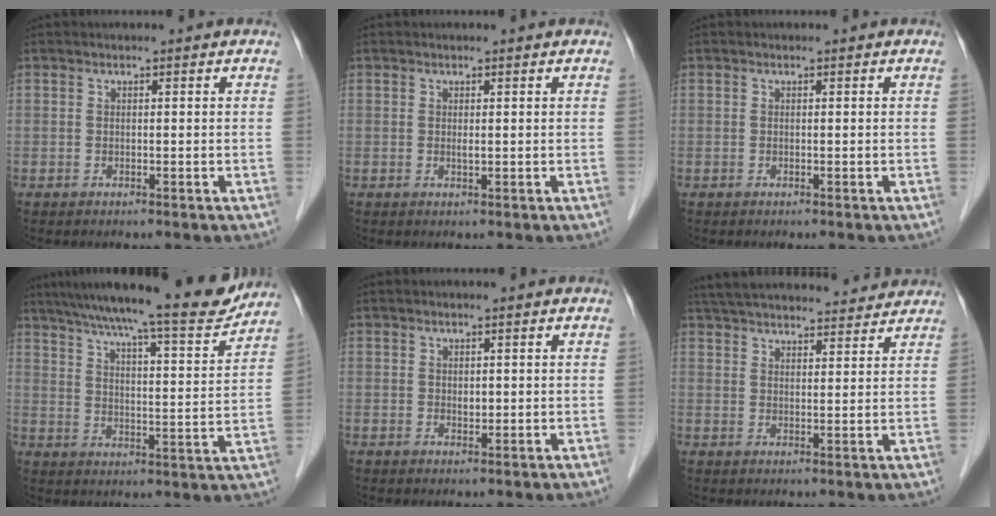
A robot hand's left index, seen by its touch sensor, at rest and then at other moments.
{"total": 0.6, "force": [0.1, 0.1, 0.6], "torque": [-0.015, -0.002, 0.002]}
{"total": 0.0}
{"total": 19.9, "force": [17.5, 1.1, 9.4], "torque": [-0.150, -0.014, 0.245]}
{"total": 1.1, "force": [0.2, 0.7, 0.9], "torque": [-0.013, -0.001, 0.005]}
{"total": 20.5, "force": [19.0, 3.8, 6.9], "torque": [-0.118, 0.040, 0.266]}